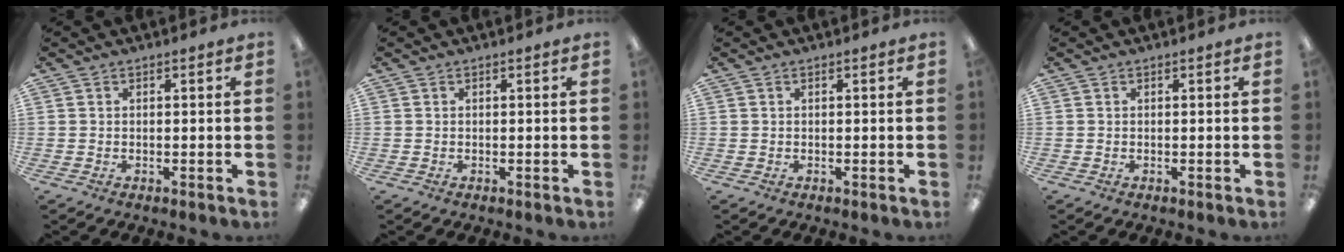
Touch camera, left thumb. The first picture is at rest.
{"total": 0.0}
{"total": 0.0}
{"total": 0.0}